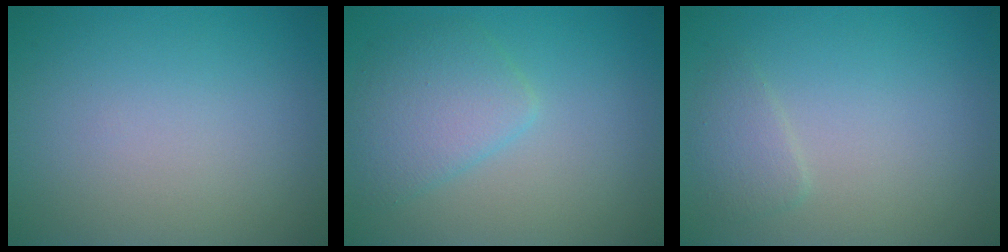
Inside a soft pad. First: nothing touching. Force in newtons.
{"total": 3.5, "press": 3.5, "slide": 0.1}
{"total": 1.5, "press": 1.5, "slide": 0.1}